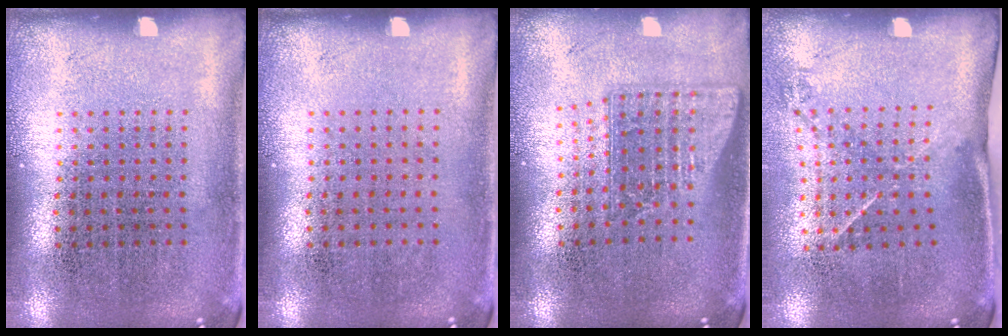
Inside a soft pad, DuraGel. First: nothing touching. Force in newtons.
{"total": 0.0}
{"total": 1.5, "press": 1.2, "slide": 0.9}
{"total": 1.5, "press": 1.0, "slide": 1.1}